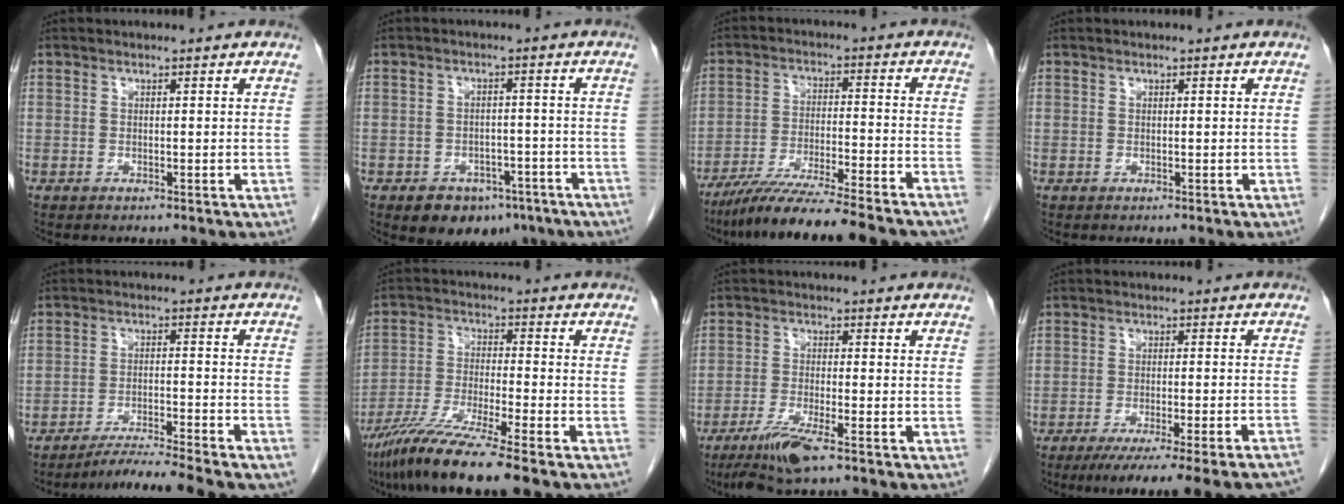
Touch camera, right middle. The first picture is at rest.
{"total": 8.3, "force": [-5.4, 5.2, 3.4], "torque": [-0.038, 0.010, -0.069]}
{"total": 18.1, "force": [-15.6, 0.4, 9.3], "torque": [-0.139, -0.031, -0.245]}
{"total": 0.0}
{"total": 10.4, "force": [-9.1, -1.0, 5.0], "torque": [-0.063, -0.018, -0.145]}
{"total": 11.1, "force": [-8.4, -0.9, 7.1], "torque": [-0.133, -0.038, -0.153]}
{"total": 6.5, "force": [-4.4, 0.2, 4.8], "torque": [-0.096, -0.019, -0.083]}
{"total": 18.6, "force": [-16.0, -0.1, 9.5], "torque": [-0.077, -0.031, -0.211]}